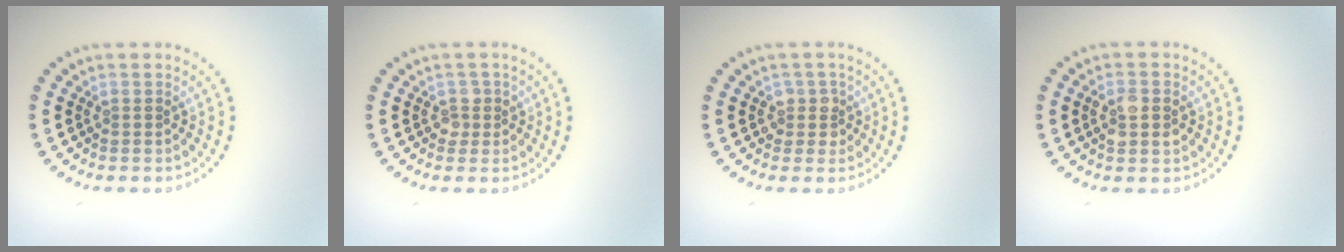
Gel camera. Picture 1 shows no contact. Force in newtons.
{"total": 1.2, "press": 1.0, "slide": 0.6}
{"total": 1.6, "press": 1.4, "slide": 0.8}
{"total": 2.2, "press": 2.2, "slide": 0.2}